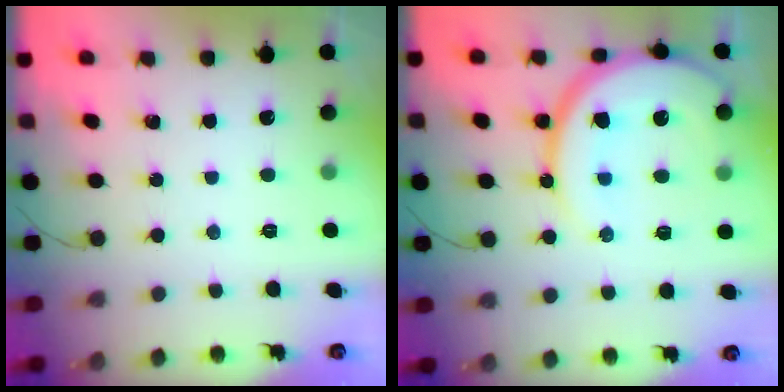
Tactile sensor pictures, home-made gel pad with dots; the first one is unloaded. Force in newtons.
{"total": 16.4, "press": 16.3, "slide": 1.4}